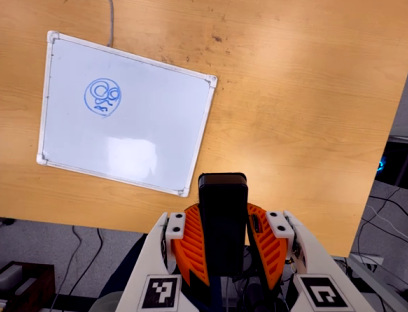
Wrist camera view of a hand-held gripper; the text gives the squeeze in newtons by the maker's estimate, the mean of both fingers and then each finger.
{"total": 9.4, "left": 7.6, "right": 11.3}